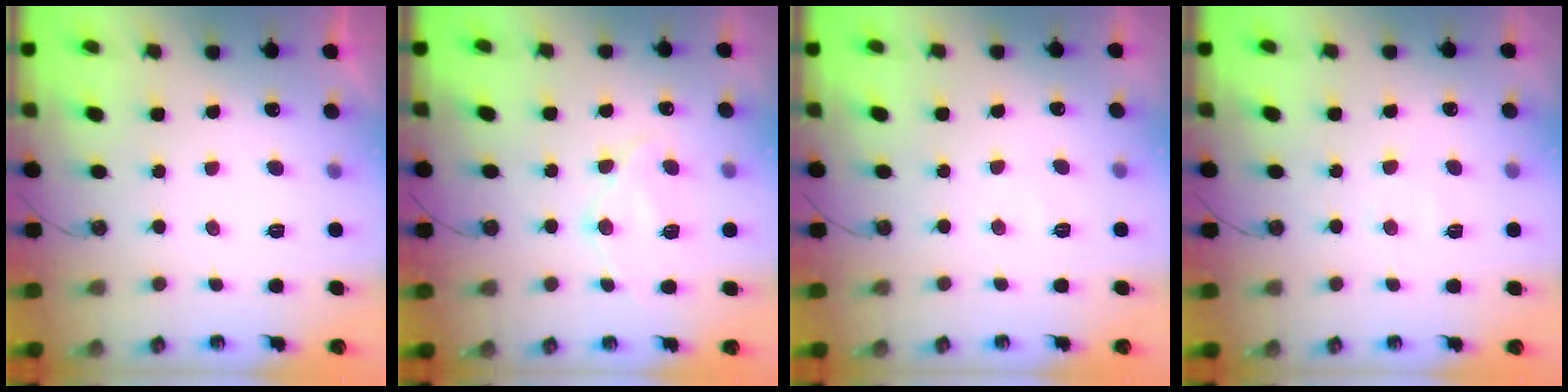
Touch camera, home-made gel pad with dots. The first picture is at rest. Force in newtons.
{"total": 11.5, "press": 11.5, "slide": 0.7}
{"total": 3.6, "press": 3.5, "slide": 0.6}
{"total": 4.8, "press": 4.8, "slide": 0.7}